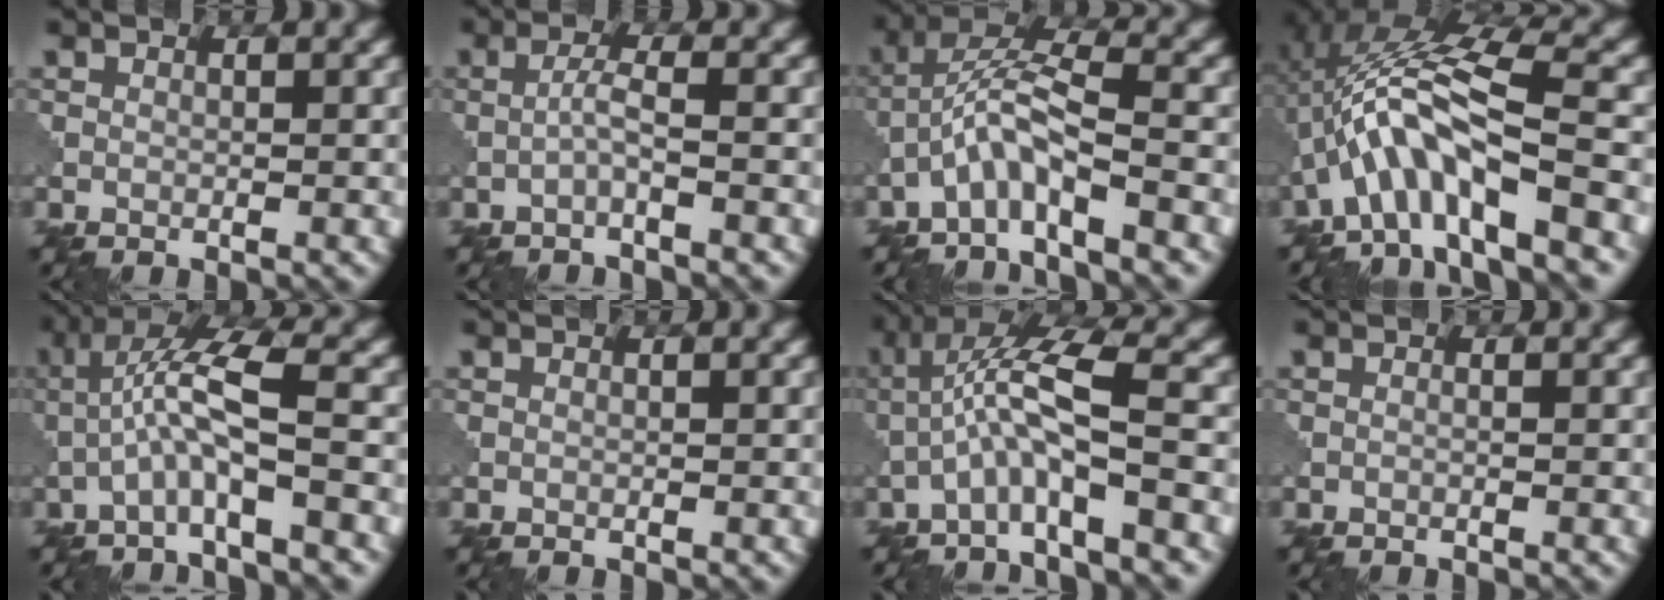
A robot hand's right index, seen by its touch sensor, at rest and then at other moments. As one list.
[{"total": 1.7, "force": [-0.7, 0.1, 1.6], "torque": [-0.035, 0.008, -0.019]}, {"total": 4.7, "force": [-2.6, 0.7, 3.8], "torque": [-0.076, 0.018, -0.059]}, {"total": 7.9, "force": [-2.6, 1.7, 7.3], "torque": [-0.129, 0.022, -0.056]}, {"total": 5.2, "force": [-1.2, 0.8, 5.0], "torque": [-0.103, 0.024, -0.032]}, {"total": 0.0}, {"total": 5.6, "force": [-1.8, 0.9, 5.3], "torque": [-0.109, 0.021, -0.045]}, {"total": 0.0}]